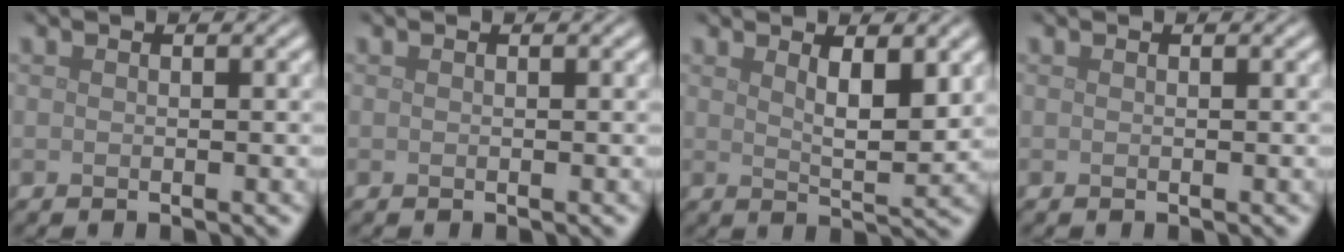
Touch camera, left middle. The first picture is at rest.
{"total": 0.0}
{"total": 3.5, "force": [1.7, 0.9, 3.0], "torque": [-0.051, -0.008, 0.031]}
{"total": 0.0}